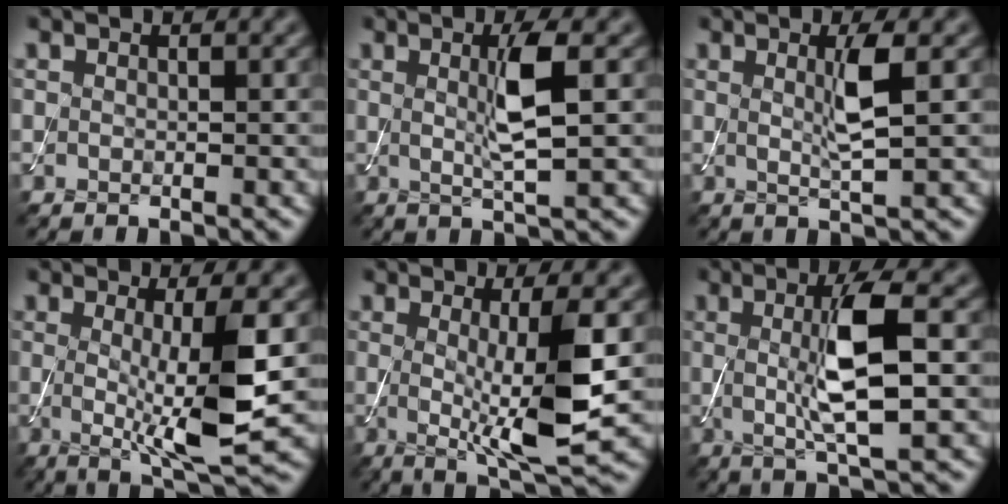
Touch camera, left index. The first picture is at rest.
{"total": 4.2, "force": [0.6, 0.7, 4.1], "torque": [-0.078, -0.005, 0.010]}
{"total": 3.2, "force": [0.6, 0.5, 3.1], "torque": [-0.058, -0.005, 0.010]}
{"total": 7.3, "force": [-0.1, 1.2, 7.2], "torque": [-0.115, -0.018, 0.004]}
{"total": 7.2, "force": [-0.1, 1.3, 7.1], "torque": [-0.114, -0.018, 0.004]}
{"total": 6.7, "force": [0.4, 1.4, 6.6], "torque": [-0.124, 0.000, 0.007]}